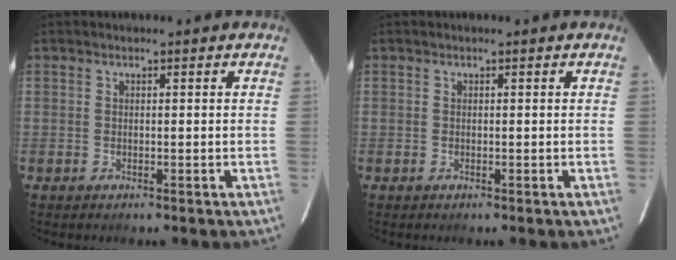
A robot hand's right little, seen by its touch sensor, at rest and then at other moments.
{"total": 0.0}